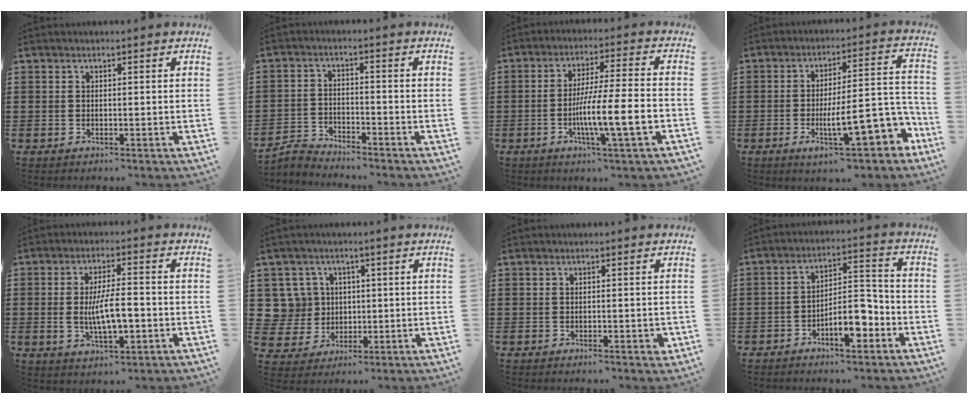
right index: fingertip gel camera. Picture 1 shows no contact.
{"total": 3.2, "force": [-3.1, 0.4, 0.1], "torque": [-0.016, 0.003, -0.070]}
{"total": 10.2, "force": [-3.5, 0.8, 9.6], "torque": [-0.171, -0.008, -0.063]}
{"total": 14.7, "force": [-5.6, 4.6, 12.7], "torque": [-0.174, -0.002, -0.090]}
{"total": 7.6, "force": [-1.0, 2.6, 7.1], "torque": [-0.142, -0.002, -0.023]}
{"total": 7.7, "force": [1.6, 7.2, 2.2], "torque": [-0.096, 0.012, 0.032]}
{"total": 1.1, "force": [-0.4, 0.4, 1.0], "torque": [-0.018, -0.002, -0.006]}
{"total": 7.8, "force": [-4.2, 3.1, 5.9], "torque": [-0.092, 0.008, -0.076]}